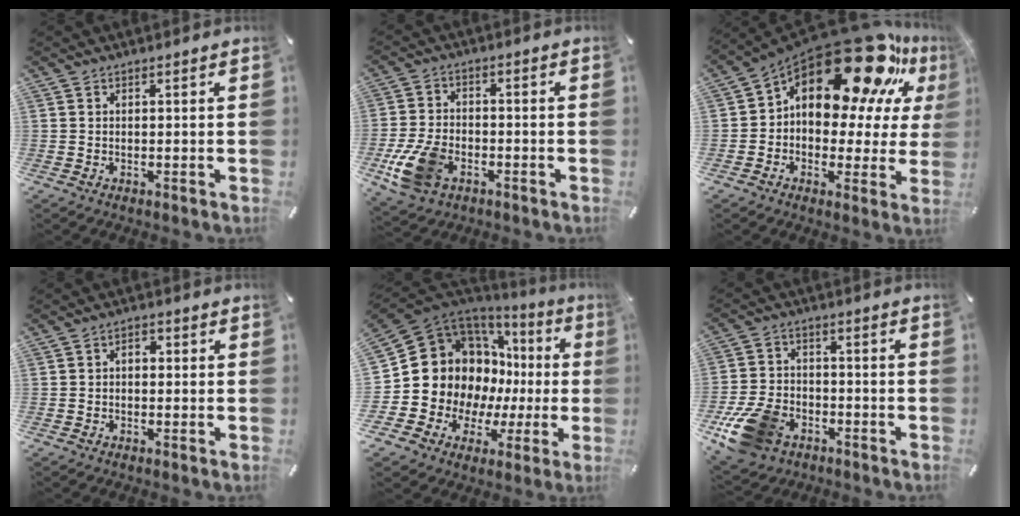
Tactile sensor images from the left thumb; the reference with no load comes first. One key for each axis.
{"total": 10.5, "fx": -4.4, "fy": 6.9, "fz": 6.6, "tx": -0.149, "ty": 0.012, "tz": -0.079}
{"total": 24.9, "fx": 14.2, "fy": 12.7, "fz": 16.0, "tx": -0.245, "ty": -0.107, "tz": 0.242}
{"total": 2.3, "fx": -0.6, "fy": 1.6, "fz": 1.6, "tx": -0.031, "ty": 0.010, "tz": -0.014}
{"total": 16.8, "fx": 3.6, "fy": 14.5, "fz": 7.7, "tx": -0.152, "ty": -0.045, "tz": 0.090}
{"total": 13.3, "fx": -6.8, "fy": 8.9, "fz": 7.2, "tx": -0.150, "ty": 0.039, "tz": -0.119}